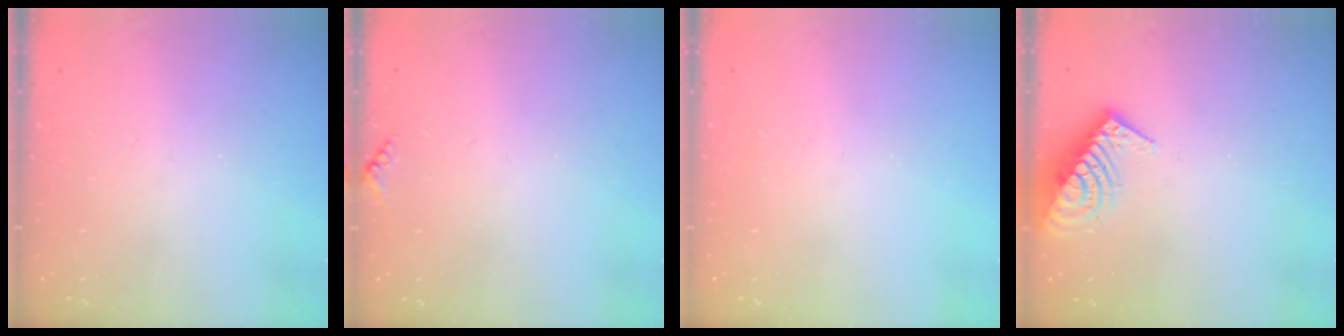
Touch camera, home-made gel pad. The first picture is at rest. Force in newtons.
{"total": 4.4, "press": 4.2, "slide": 1.5}
{"total": 0.0}
{"total": 13.4, "press": 13.4, "slide": 0.5}